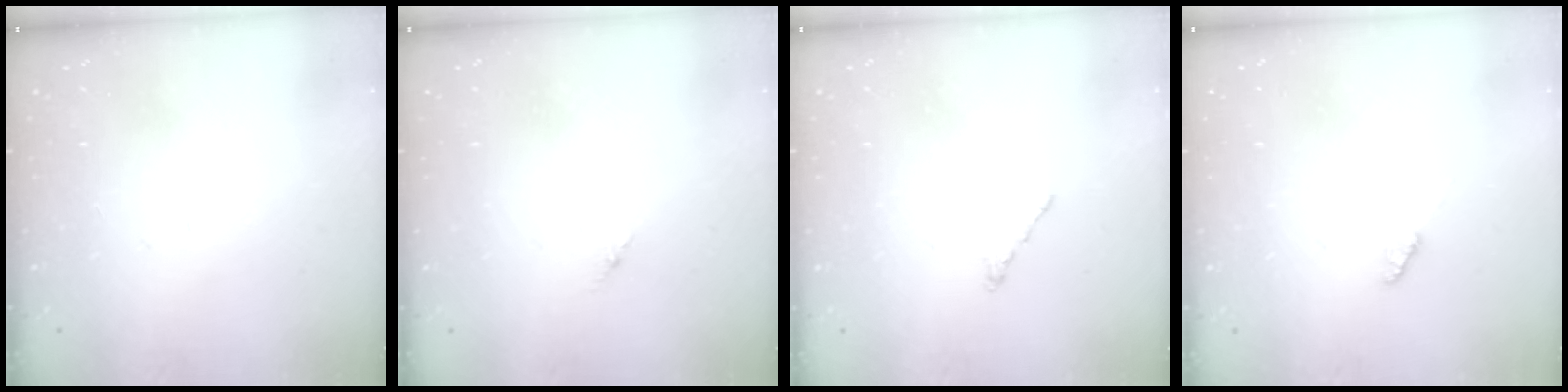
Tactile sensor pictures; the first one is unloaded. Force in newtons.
{"total": 1.8, "press": 1.7, "slide": 0.6}
{"total": 0.0}
{"total": 2.2, "press": 2.2, "slide": 0.3}